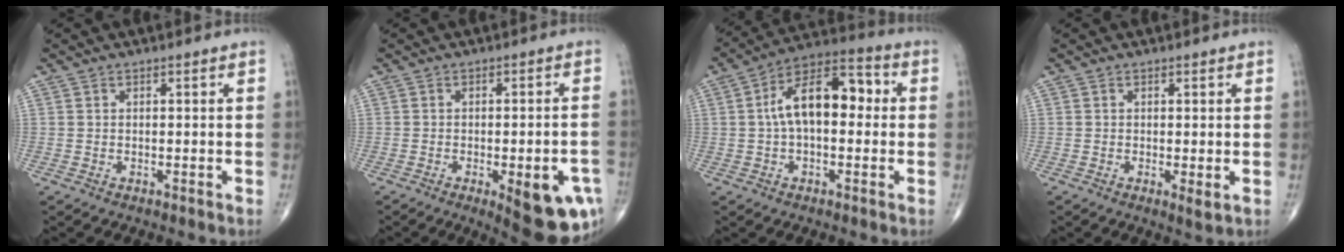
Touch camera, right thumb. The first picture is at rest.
{"total": 13.9, "force": [-5.2, 4.6, 12.0], "torque": [-0.114, 0.012, -0.051]}
{"total": 13.8, "force": [1.1, 7.3, 11.6], "torque": [-0.183, 0.044, 0.005]}
{"total": 1.9, "force": [-0.2, 0.4, 1.8], "torque": [-0.035, -0.009, -0.005]}